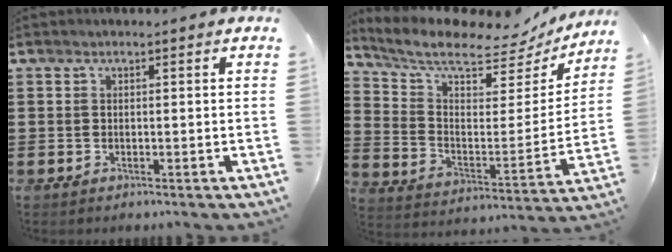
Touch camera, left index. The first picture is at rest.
{"total": 8.3, "force": [7.2, 2.1, 3.7], "torque": [-0.099, -0.052, 0.118]}